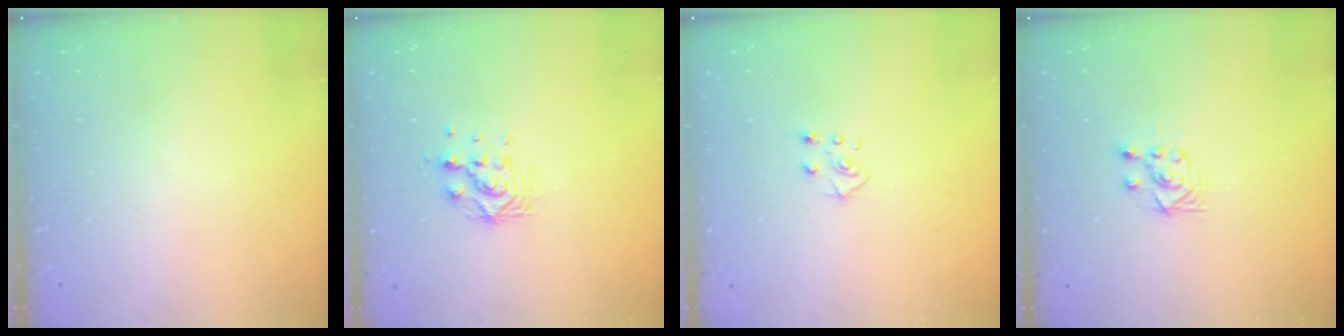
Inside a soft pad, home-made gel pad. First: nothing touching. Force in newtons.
{"total": 8.6, "press": 8.6, "slide": 0.7}
{"total": 4.8, "press": 4.8, "slide": 0.4}
{"total": 3.5, "press": 3.2, "slide": 1.4}